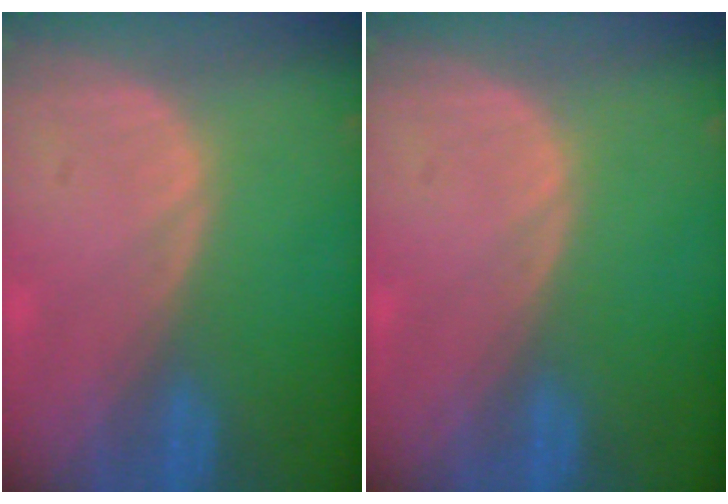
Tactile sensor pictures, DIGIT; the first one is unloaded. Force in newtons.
{"total": 0.0}